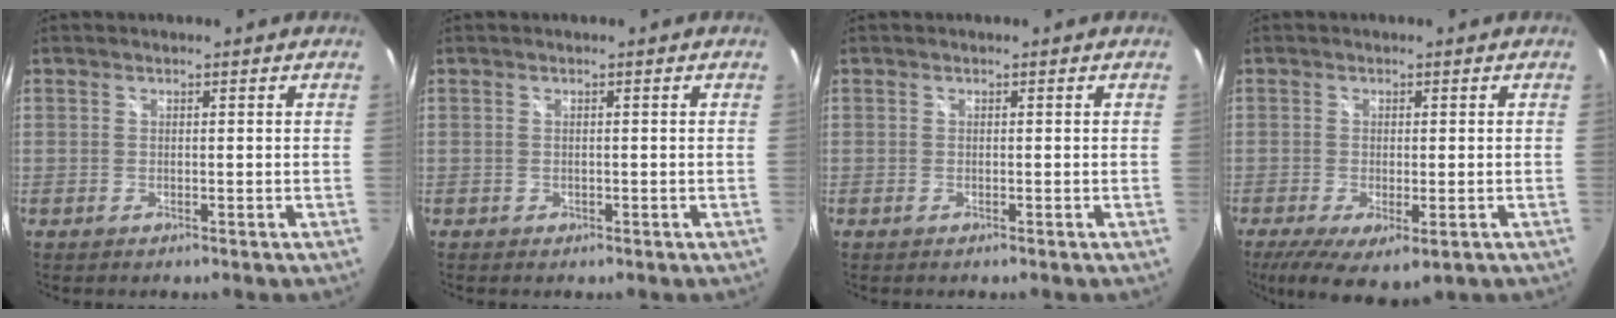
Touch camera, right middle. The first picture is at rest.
{"total": 0.5, "force": [-0.3, 0.5, 0.1], "torque": [0.000, -0.002, -0.003]}
{"total": 0.0}
{"total": 9.0, "force": [-4.4, 3.5, 7.0], "torque": [-0.136, -0.041, -0.064]}